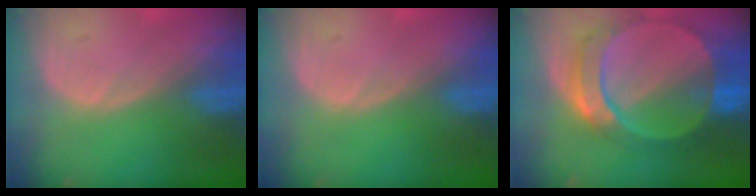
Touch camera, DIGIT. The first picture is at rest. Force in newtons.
{"total": 0.0}
{"total": 9.8, "press": 8.4, "slide": 4.9}